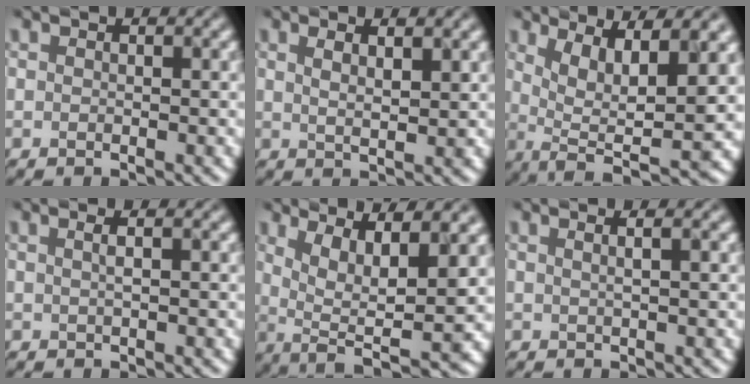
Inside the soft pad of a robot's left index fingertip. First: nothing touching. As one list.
[{"total": 1.9, "force": [1.0, 0.1, 1.6], "torque": [-0.022, 0.002, 0.030]}, {"total": 8.8, "force": [1.5, 2.1, 8.4], "torque": [-0.130, 0.001, 0.062]}, {"total": 0.6, "force": [0.2, 0.1, 0.6], "torque": [-0.007, 0.008, 0.005]}, {"total": 8.3, "force": [1.5, 1.9, 7.9], "torque": [-0.124, 0.002, 0.059]}, {"total": 1.3, "force": [0.6, 0.4, 1.1], "torque": [-0.005, 0.018, 0.003]}]